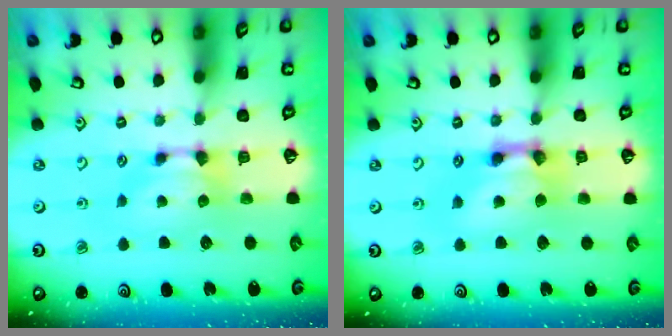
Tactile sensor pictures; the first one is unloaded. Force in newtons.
{"total": 4.6, "press": 4.6, "slide": 0.4}